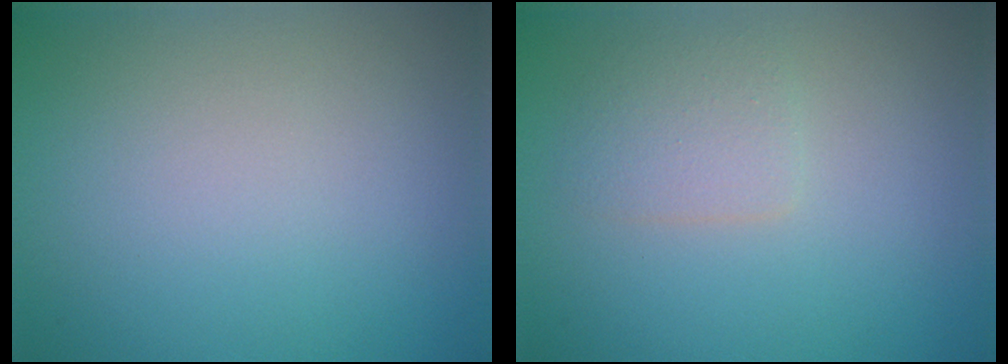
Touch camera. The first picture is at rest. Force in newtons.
{"total": 1.9, "press": 1.9, "slide": 0.0}